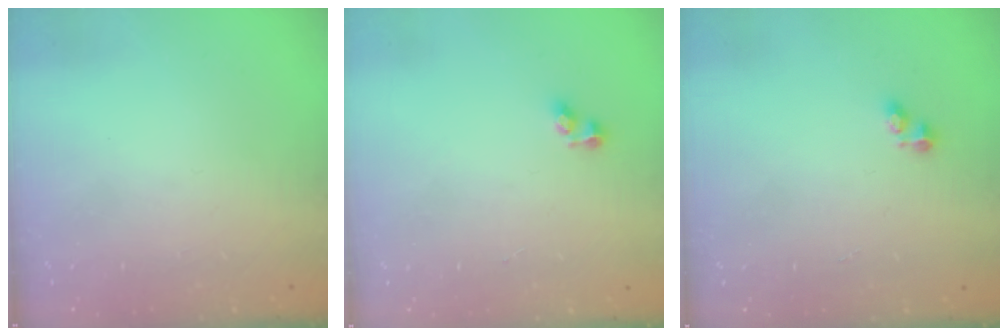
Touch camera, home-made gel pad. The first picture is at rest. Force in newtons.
{"total": 2.6, "press": 2.3, "slide": 1.1}
{"total": 2.9, "press": 2.9, "slide": 0.4}